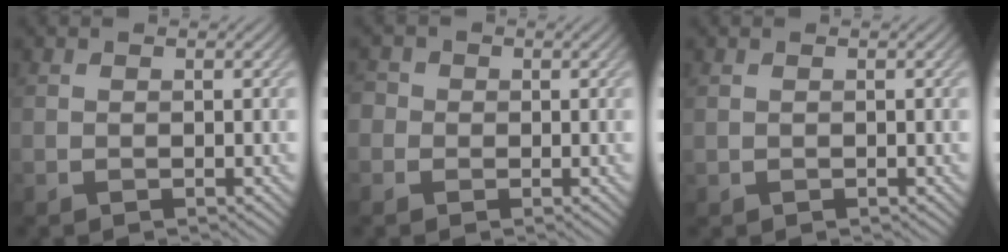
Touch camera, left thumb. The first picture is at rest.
{"total": 2.5, "force": [0.1, 2.4, 0.5], "torque": [-0.011, 0.009, -0.020]}
{"total": 0.0}